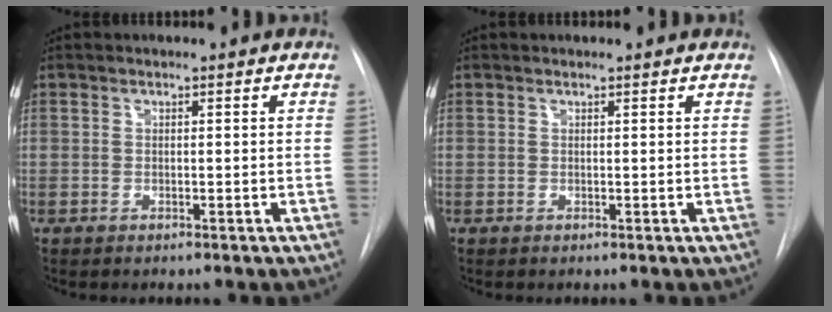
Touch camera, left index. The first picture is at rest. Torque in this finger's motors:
{"motor_torque": [0.38, -0.45, -0.02, -0.01]}